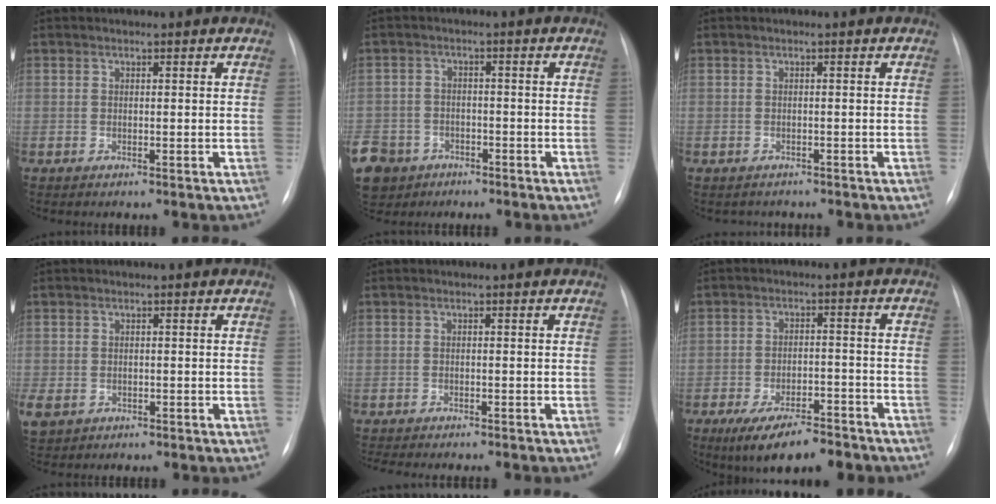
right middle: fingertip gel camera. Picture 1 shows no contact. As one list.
[{"total": 14.9, "force": [-8.0, 11.5, 4.9], "torque": [-0.176, -0.006, -0.122]}, {"total": 1.9, "force": [-1.7, 0.8, 0.0], "torque": [-0.003, -0.001, -0.021]}, {"total": 4.7, "force": [-1.9, 3.7, 2.1], "torque": [-0.057, -0.004, -0.021]}, {"total": 8.2, "force": [-7.2, 1.4, 3.6], "torque": [-0.045, -0.007, -0.093]}, {"total": 10.9, "force": [-8.2, 3.6, 6.3], "torque": [-0.098, -0.007, -0.126]}]